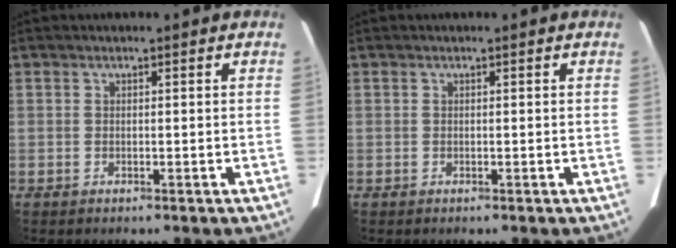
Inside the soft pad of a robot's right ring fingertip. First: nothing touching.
{"total": 0.0}